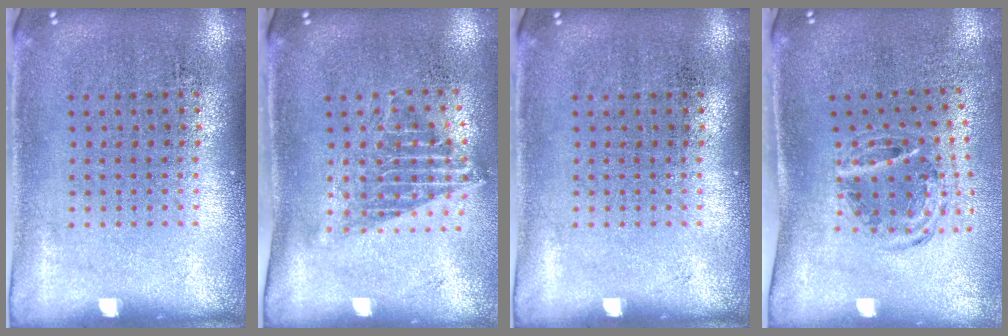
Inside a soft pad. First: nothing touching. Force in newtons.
{"total": 1.4, "press": 1.1, "slide": 0.9}
{"total": 0.0}
{"total": 1.1, "press": 1.0, "slide": 0.5}